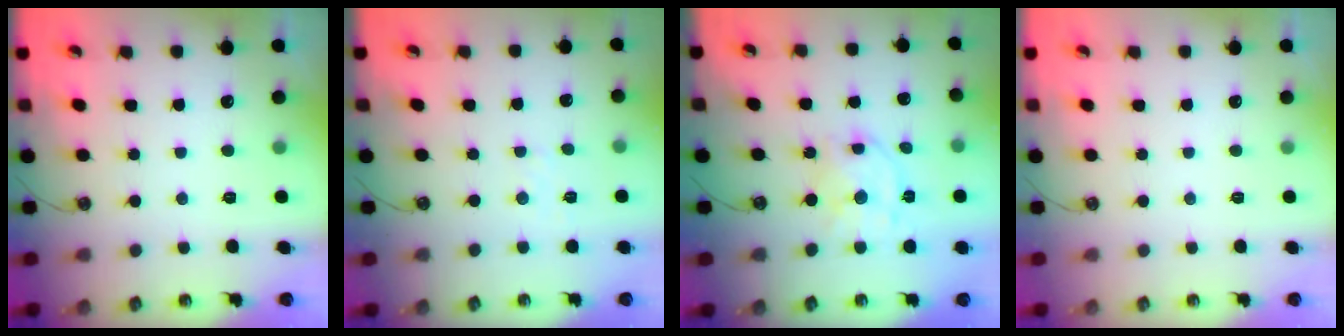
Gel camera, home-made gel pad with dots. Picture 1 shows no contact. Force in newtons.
{"total": 2.5, "press": 2.5, "slide": 0.4}
{"total": 10.7, "press": 10.7, "slide": 1.0}
{"total": 0.0}